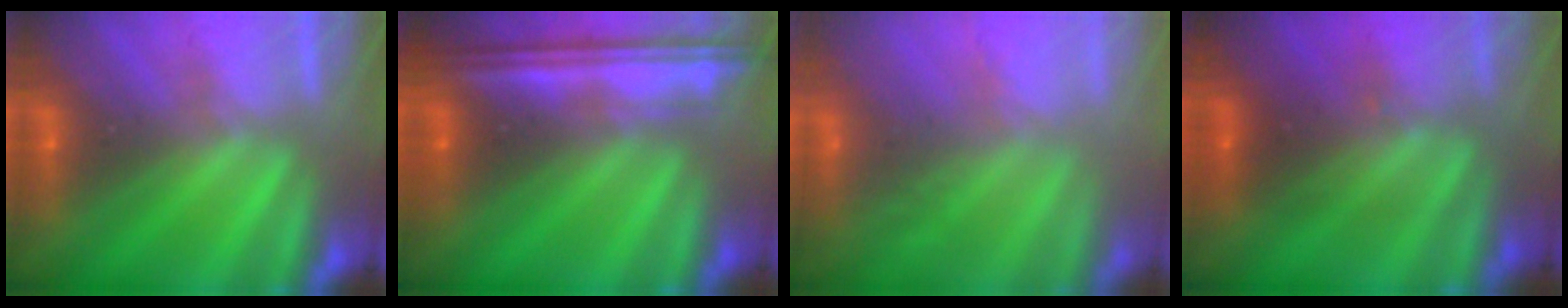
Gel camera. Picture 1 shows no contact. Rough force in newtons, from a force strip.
{"total": 6.5}
{"total": 7.0}
{"total": 2.4}